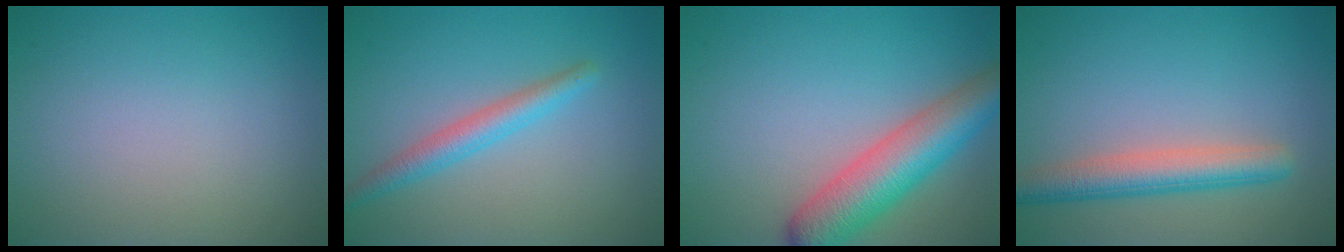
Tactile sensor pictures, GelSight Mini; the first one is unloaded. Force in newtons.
{"total": 2.7, "press": 2.7, "slide": 0.1}
{"total": 7.0, "press": 7.0, "slide": 0.2}
{"total": 4.3, "press": 4.3, "slide": 0.2}